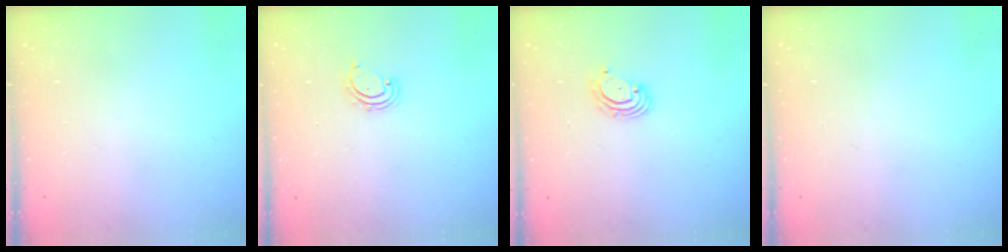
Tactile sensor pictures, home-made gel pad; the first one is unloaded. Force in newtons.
{"total": 2.7, "press": 2.6, "slide": 0.5}
{"total": 3.4, "press": 3.4, "slide": 0.0}
{"total": 0.0}